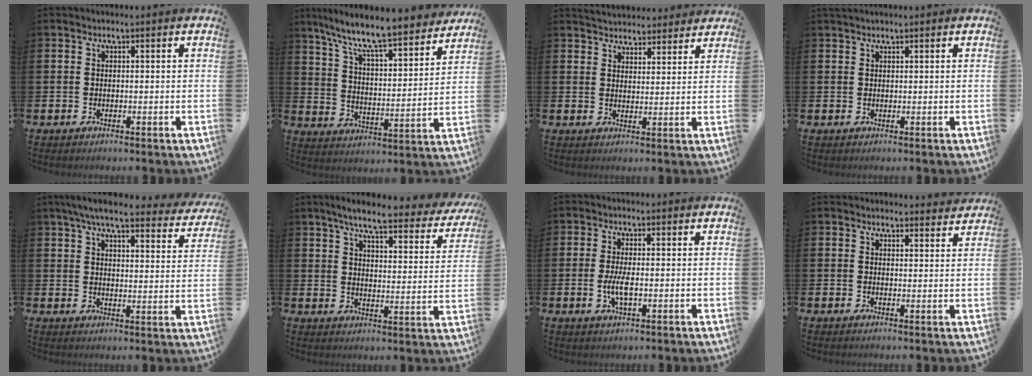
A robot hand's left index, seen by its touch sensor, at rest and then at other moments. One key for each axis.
{"total": 9.5, "fx": 8.7, "fy": 0.9, "fz": 3.7, "tx": -0.103, "ty": -0.067, "tz": 0.145}
{"total": 4.2, "fx": 4.1, "fy": 0.8, "fz": -0.3, "tx": -0.004, "ty": -0.024, "tz": 0.073}
{"total": 1.0, "fx": 0.9, "fy": 0.1, "fz": 0.2, "tx": -0.001, "ty": 0.000, "tz": 0.016}
{"total": 6.5, "fx": 5.8, "fy": 0.9, "fz": 2.8, "tx": -0.069, "ty": -0.029, "tz": 0.098}
{"total": 6.6, "fx": 5.6, "fy": 0.9, "fz": 3.4, "tx": -0.074, "ty": -0.038, "tz": 0.088}
{"total": 3.3, "fx": -0.5, "fy": 1.1, "fz": 3.0, "tx": -0.058, "ty": -0.004, "tz": -0.012}
{"total": 2.5, "fx": 2.5, "fy": 0.2, "fz": -0.1, "tx": 0.009, "ty": -0.018, "tz": 0.042}